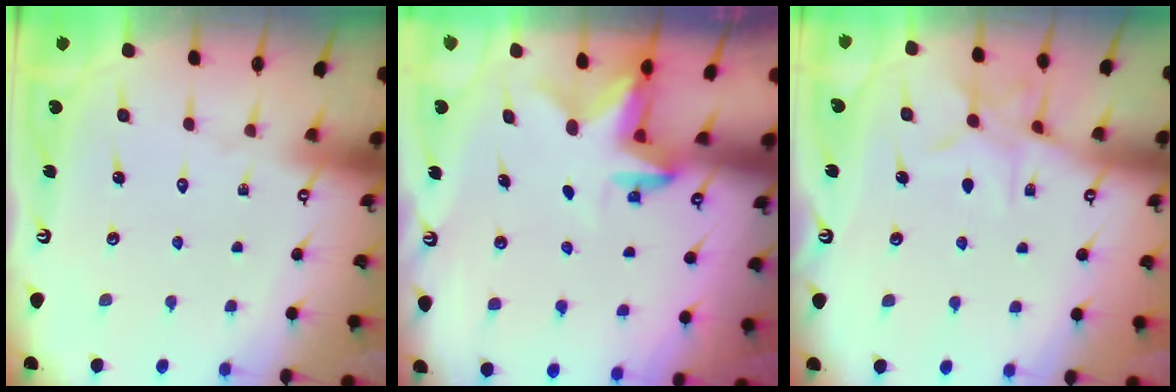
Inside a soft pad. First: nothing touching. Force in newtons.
{"total": 2.8, "press": 2.8, "slide": 0.6}
{"total": 8.6, "press": 8.5, "slide": 0.6}